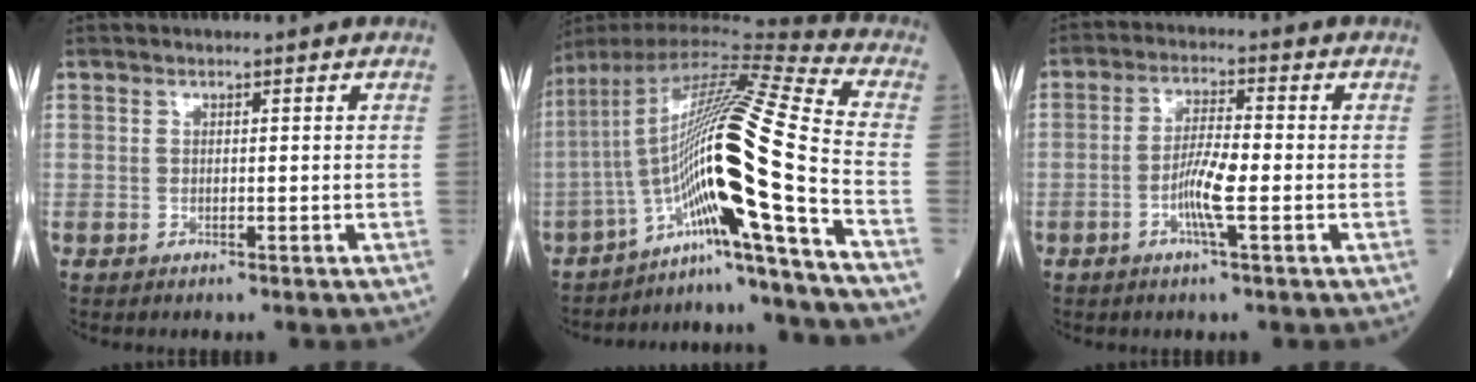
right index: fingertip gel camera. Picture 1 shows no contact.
{"total": 20.4, "force": [-8.3, -2.6, 18.4], "torque": [-0.341, 0.013, -0.147]}
{"total": 5.5, "force": [-1.7, 0.3, 5.2], "torque": [-0.108, -0.002, -0.034]}